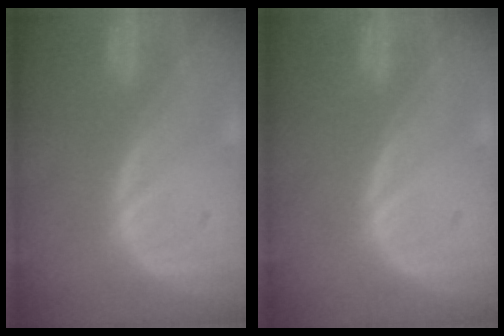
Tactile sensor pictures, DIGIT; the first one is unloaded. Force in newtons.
{"total": 0.0}